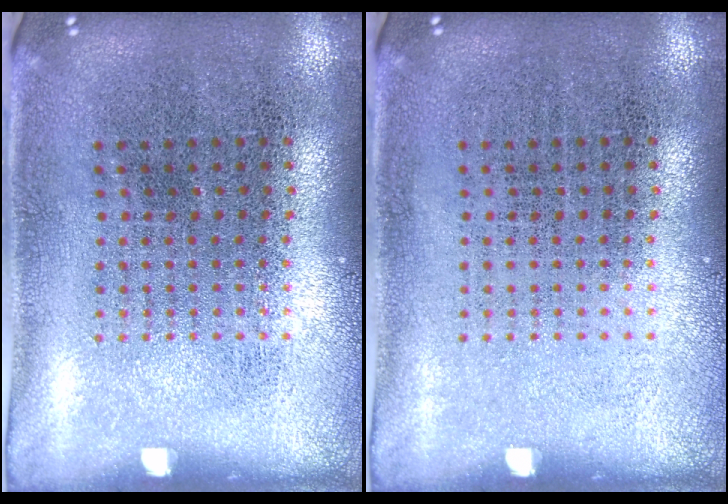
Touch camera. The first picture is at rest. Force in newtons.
{"total": 0.0}